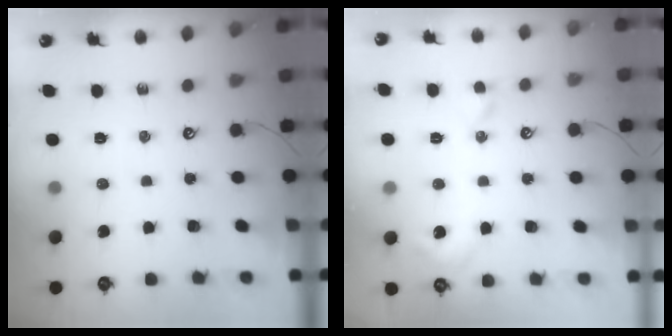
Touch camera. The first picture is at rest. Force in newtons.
{"total": 3.7, "press": 3.6, "slide": 0.9}